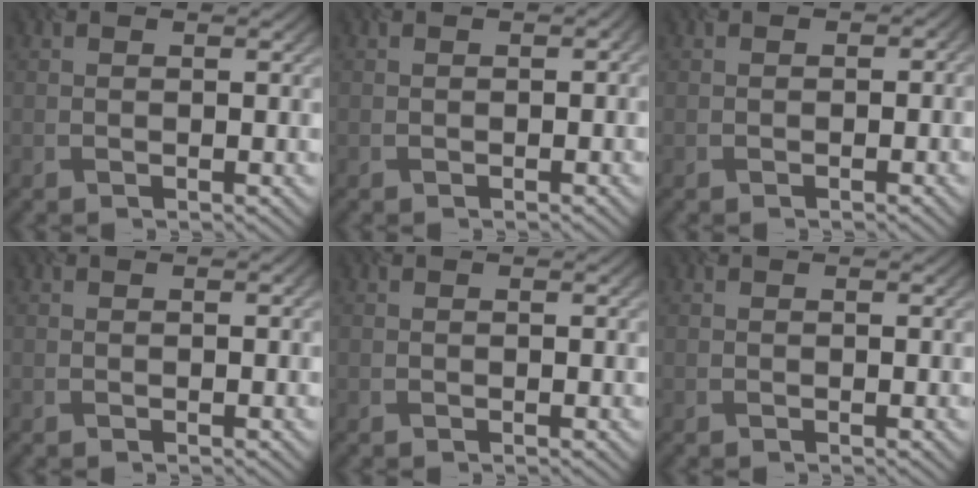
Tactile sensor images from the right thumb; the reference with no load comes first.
{"total": 1.3, "force": [-0.3, 0.9, 0.8], "torque": [-0.015, 0.009, -0.003]}
{"total": 1.1, "force": [-0.9, 0.7, 0.0], "torque": [-0.003, 0.007, -0.007]}
{"total": 1.0, "force": [0.2, 0.5, 0.8], "torque": [-0.007, 0.005, 0.000]}
{"total": 0.0}
{"total": 0.0}